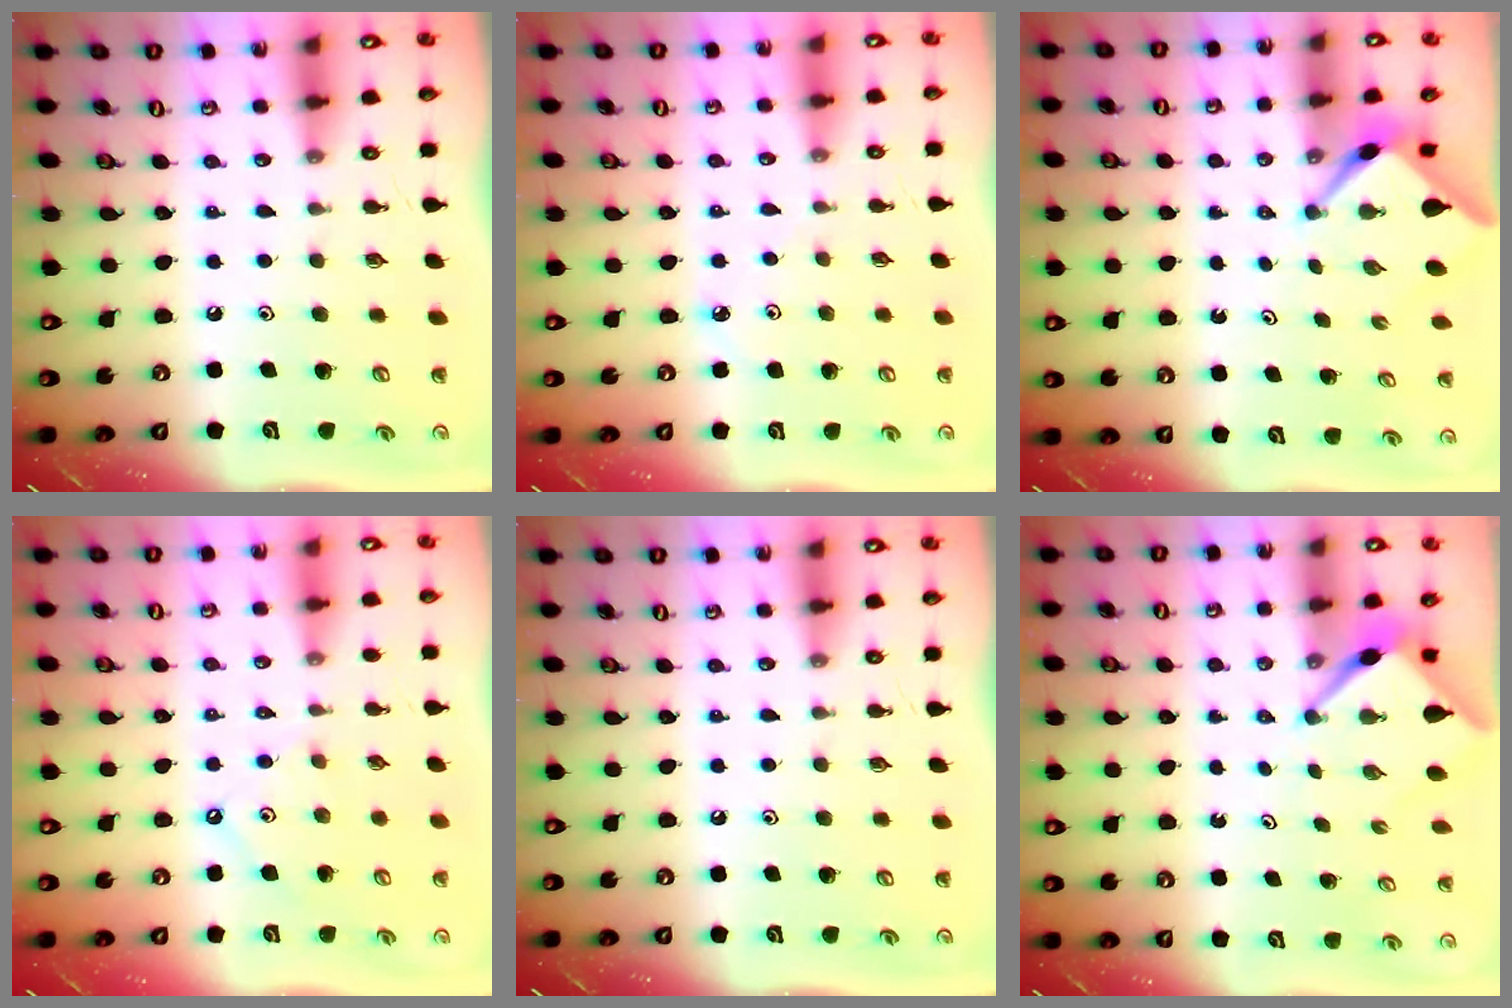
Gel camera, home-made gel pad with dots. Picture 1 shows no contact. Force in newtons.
{"total": 2.2, "press": 2.2, "slide": 0.3}
{"total": 2.6, "press": 2.6, "slide": 0.3}
{"total": 2.3, "press": 2.3, "slide": 0.2}
{"total": 0.0}
{"total": 3.6, "press": 3.6, "slide": 0.1}